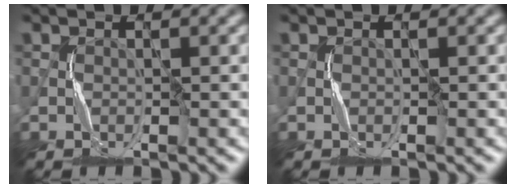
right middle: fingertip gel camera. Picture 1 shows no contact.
{"total": 0.0}